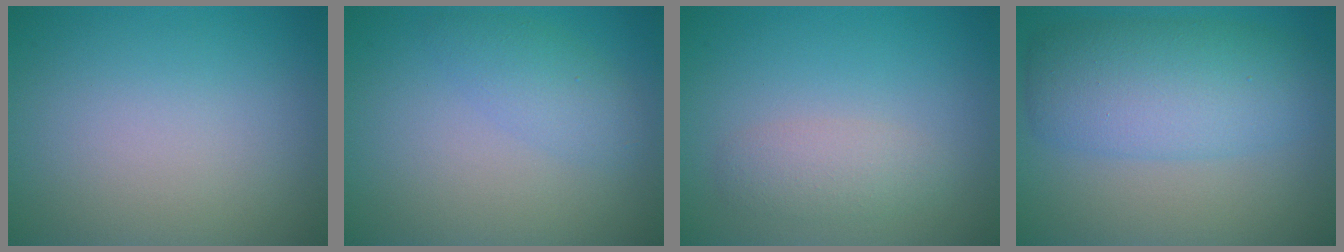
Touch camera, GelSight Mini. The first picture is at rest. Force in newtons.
{"total": 2.2, "press": 2.2, "slide": 0.0}
{"total": 2.1, "press": 2.1, "slide": 0.2}
{"total": 6.7, "press": 6.7, "slide": 0.1}